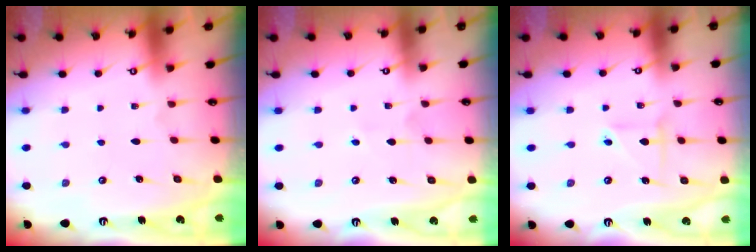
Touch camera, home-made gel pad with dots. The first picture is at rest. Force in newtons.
{"total": 2.2, "press": 2.0, "slide": 0.8}
{"total": 3.1, "press": 3.0, "slide": 0.6}